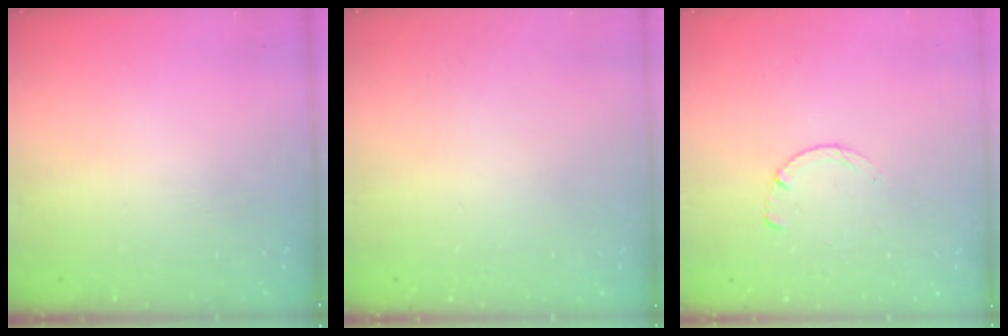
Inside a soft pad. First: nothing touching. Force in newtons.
{"total": 2.4, "press": 2.4, "slide": 0.2}
{"total": 2.6, "press": 2.5, "slide": 0.3}